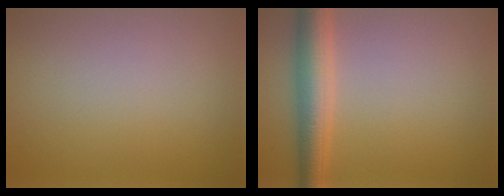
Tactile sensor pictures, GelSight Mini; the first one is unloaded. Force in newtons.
{"total": 4.8, "press": 4.8, "slide": 0.1}